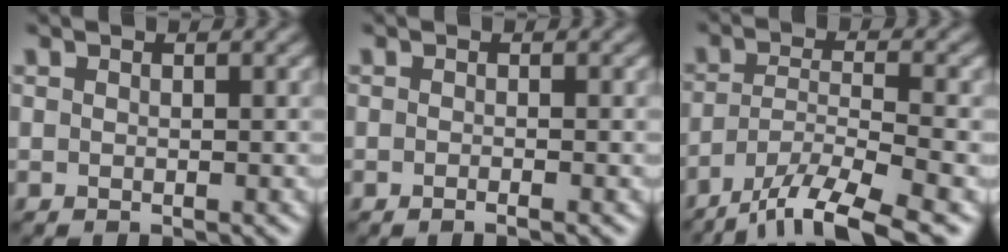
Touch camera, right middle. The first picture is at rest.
{"total": 0.8, "force": [-0.5, 0.0, 0.5], "torque": [-0.011, -0.006, -0.012]}
{"total": 8.8, "force": [-6.7, 1.8, 5.4], "torque": [-0.097, -0.005, -0.124]}